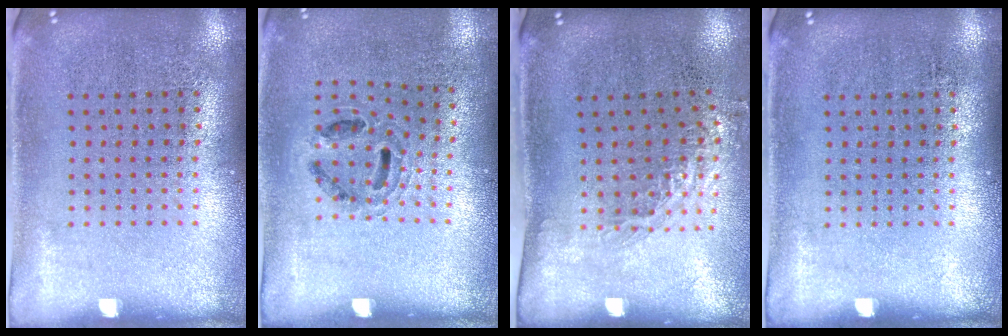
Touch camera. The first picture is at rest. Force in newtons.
{"total": 0.9, "press": 0.8, "slide": 0.3}
{"total": 1.2, "press": 1.0, "slide": 0.8}
{"total": 0.0}